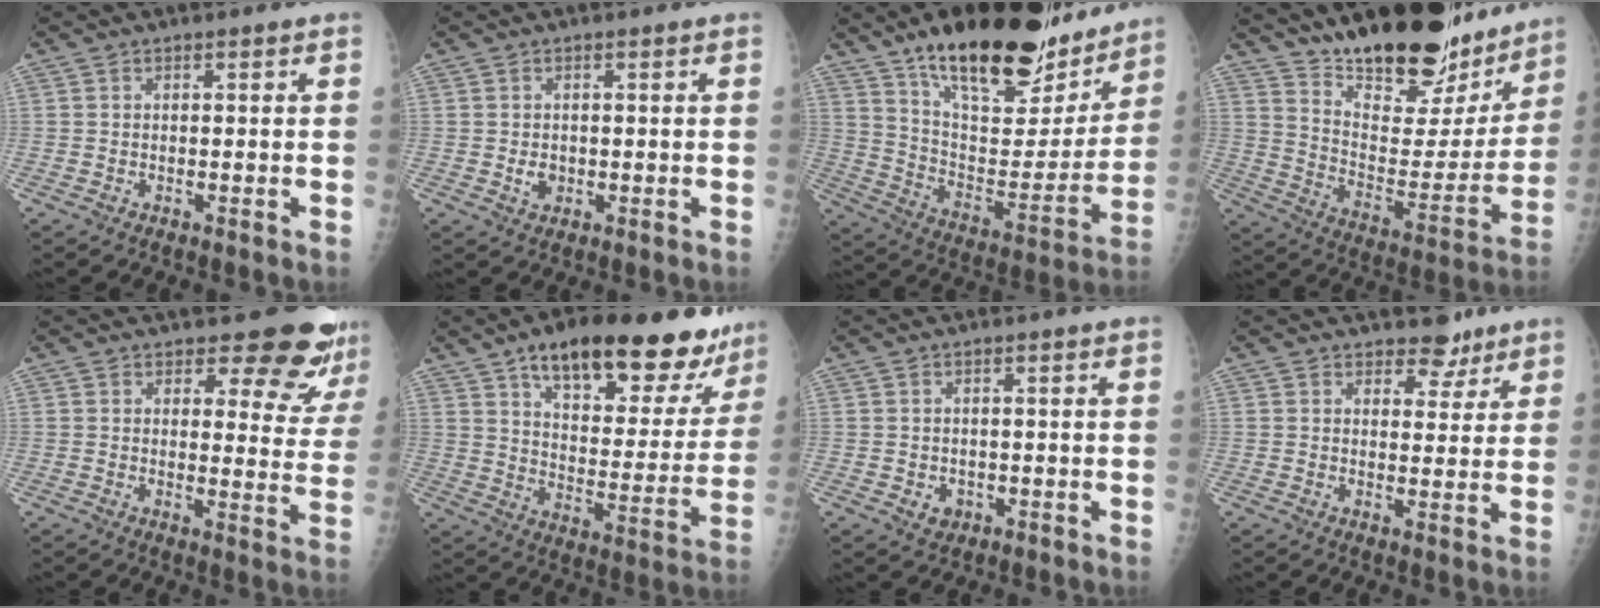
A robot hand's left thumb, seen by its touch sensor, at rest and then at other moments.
{"total": 2.0, "force": [-0.1, 1.6, 1.2], "torque": [-0.013, 0.000, 0.004]}
{"total": 28.0, "force": [19.9, 10.6, 16.6], "torque": [-0.212, -0.076, 0.317]}
{"total": 26.1, "force": [20.3, 9.7, 13.3], "torque": [-0.166, -0.104, 0.312]}
{"total": 12.6, "force": [11.4, 4.1, 3.7], "torque": [0.002, -0.090, 0.117]}
{"total": 26.5, "force": [18.2, 9.7, 16.6], "torque": [-0.192, -0.058, 0.261]}
{"total": 2.1, "force": [-0.5, 1.8, 0.9], "torque": [-0.004, 0.002, 0.002]}
{"total": 4.8, "force": [3.8, 2.6, 1.3], "torque": [0.013, -0.025, 0.055]}